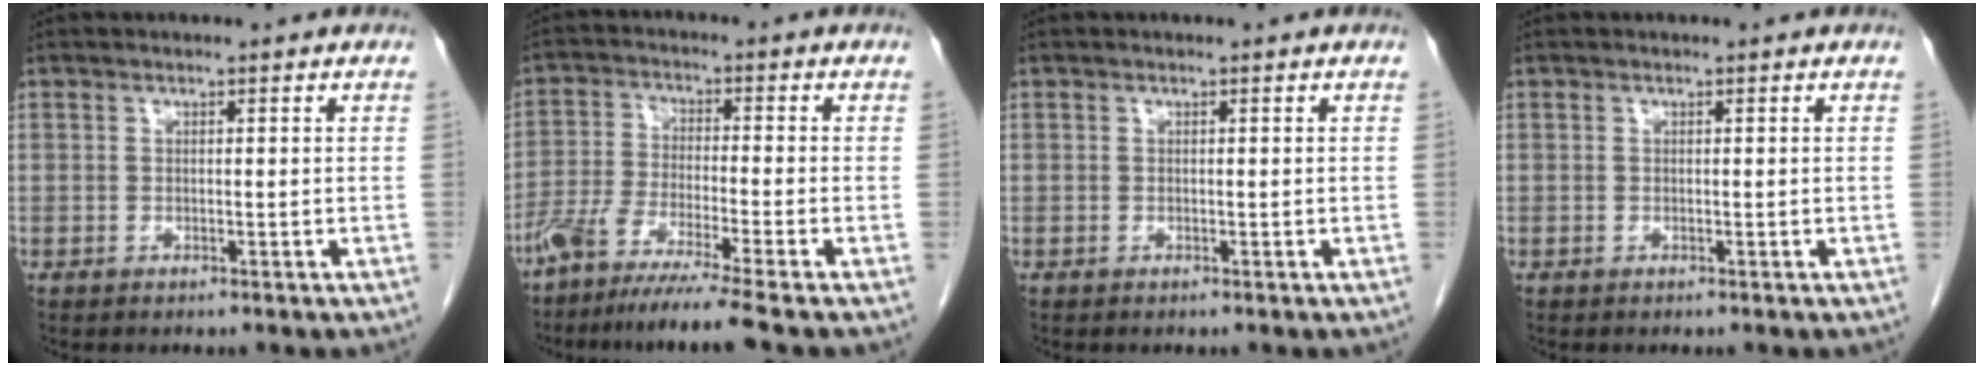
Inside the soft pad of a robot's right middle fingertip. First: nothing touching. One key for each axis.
{"total": 8.2, "fx": -6.5, "fy": -1.2, "fz": 4.9, "tx": -0.089, "ty": -0.031, "tz": -0.122}
{"total": 0.0}
{"total": 0.0}